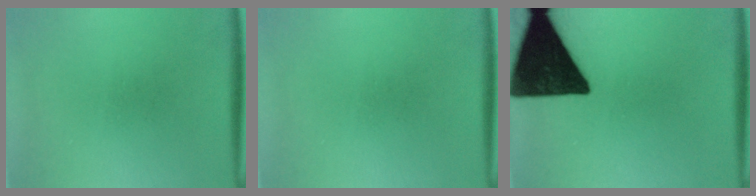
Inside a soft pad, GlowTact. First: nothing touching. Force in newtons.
{"total": 0.0}
{"total": 19.4}